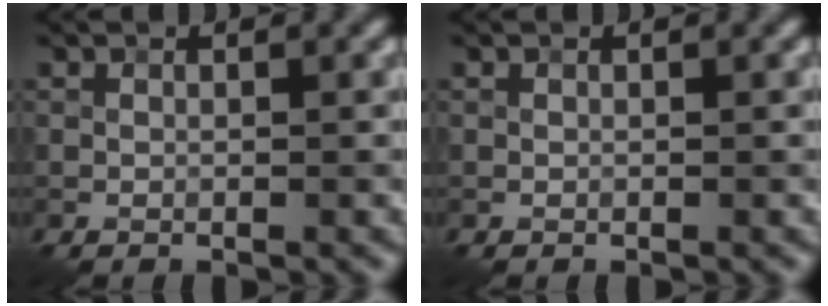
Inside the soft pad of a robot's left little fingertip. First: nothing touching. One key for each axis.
{"total": 0.0}